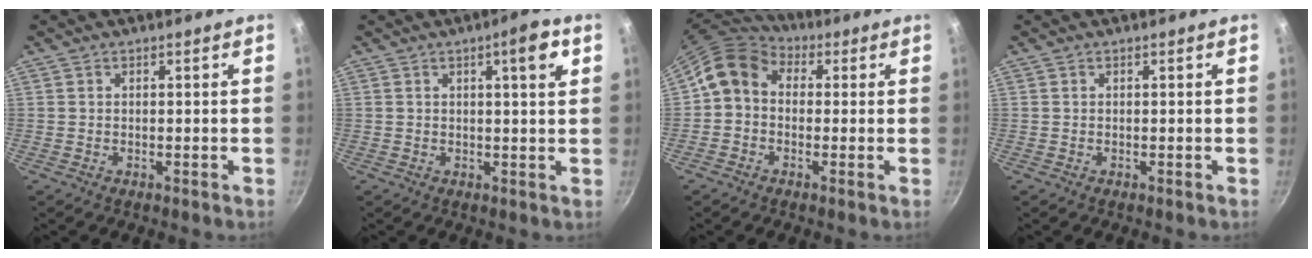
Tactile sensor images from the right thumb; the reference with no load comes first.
{"total": 5.8, "force": [2.2, 1.1, 5.2], "torque": [-0.064, -0.002, 0.026]}
{"total": 9.6, "force": [0.7, 7.8, 5.5], "torque": [-0.086, 0.028, -0.012]}
{"total": 0.0}